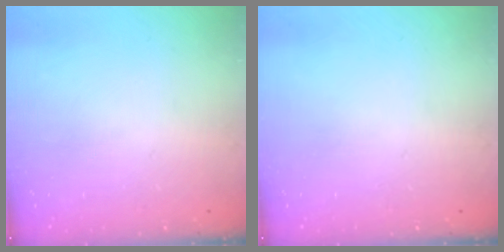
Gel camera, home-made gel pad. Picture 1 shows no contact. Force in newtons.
{"total": 0.0}